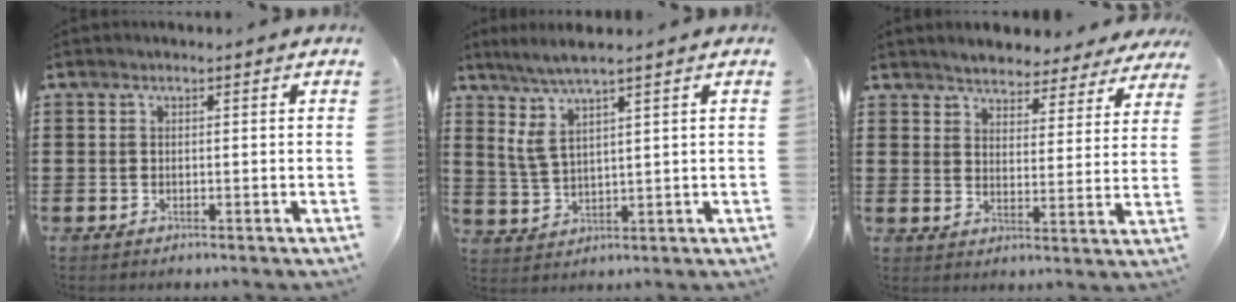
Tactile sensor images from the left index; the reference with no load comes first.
{"total": 5.4, "force": [3.2, 0.7, 4.3], "torque": [-0.098, -0.008, 0.054]}
{"total": 4.0, "force": [4.0, 0.4, 0.1], "torque": [-0.025, -0.021, 0.068]}